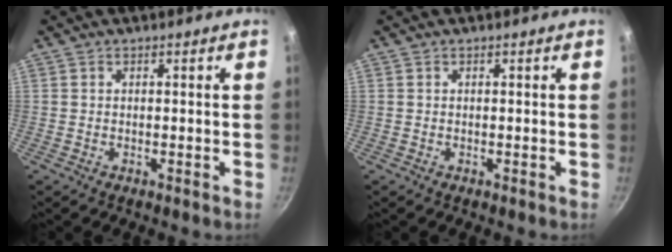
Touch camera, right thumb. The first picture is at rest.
{"total": 0.0}